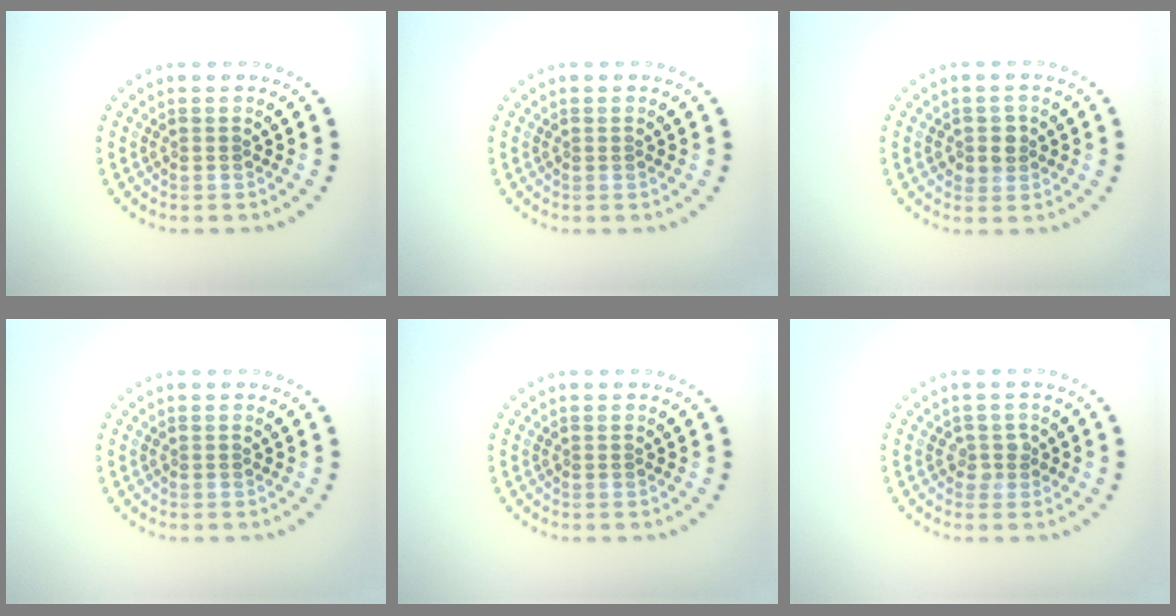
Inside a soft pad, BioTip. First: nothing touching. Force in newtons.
{"total": 0.0}
{"total": 1.7, "press": 1.6, "slide": 0.7}
{"total": 0.0}
{"total": 0.0}
{"total": 1.3, "press": 1.2, "slide": 0.6}